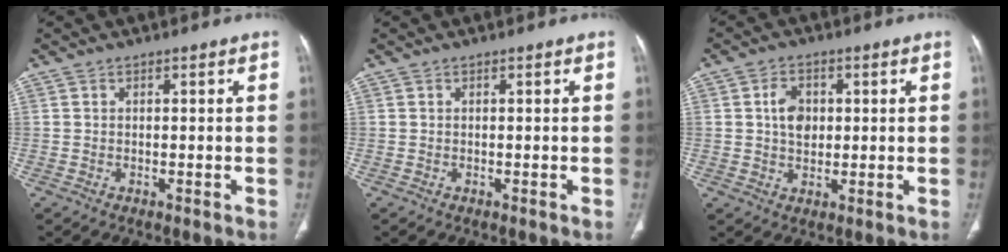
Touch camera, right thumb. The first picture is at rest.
{"total": 0.0}
{"total": 5.4, "force": [0.8, 3.9, 3.5], "torque": [-0.047, -0.001, 0.012]}